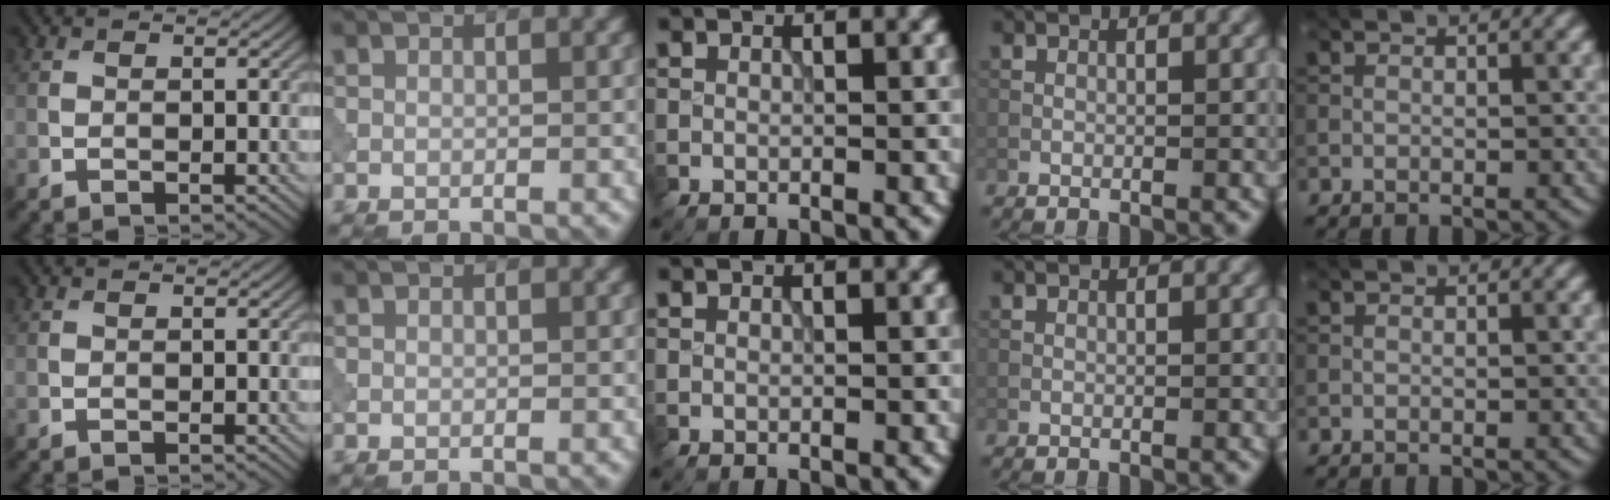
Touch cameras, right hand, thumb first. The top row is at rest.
{}